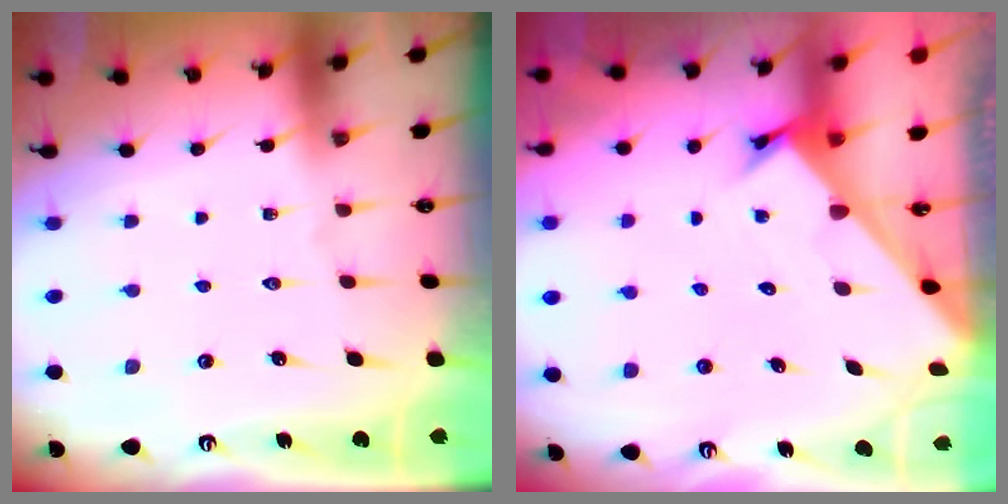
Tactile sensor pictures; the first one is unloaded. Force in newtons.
{"total": 2.5, "press": 2.4, "slide": 0.2}